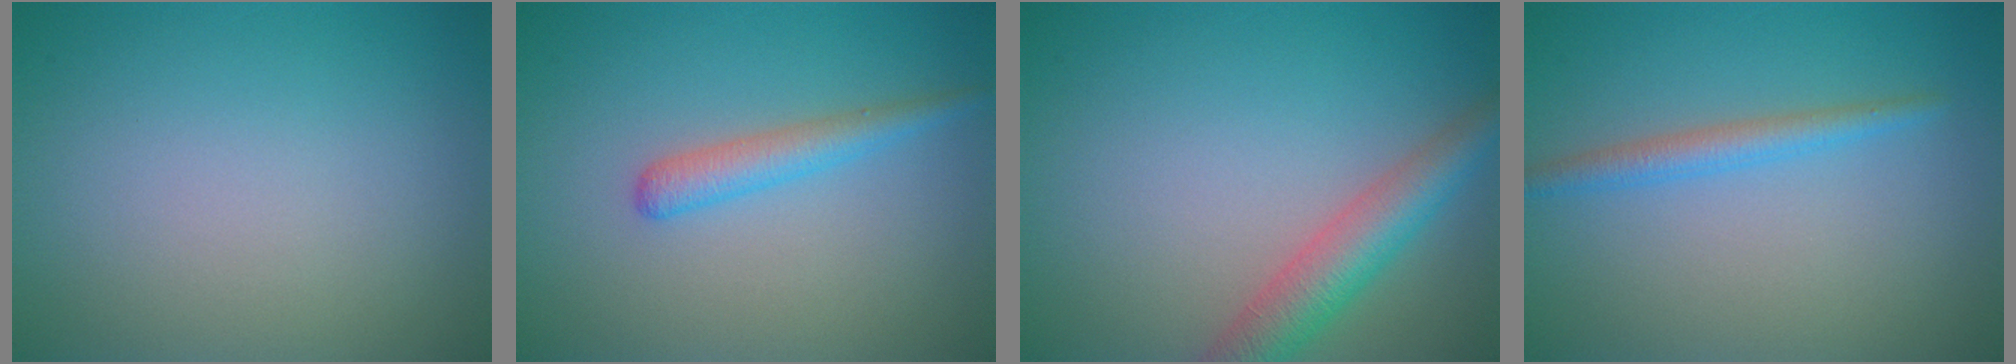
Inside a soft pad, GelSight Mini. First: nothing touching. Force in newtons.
{"total": 2.2, "press": 2.2, "slide": 0.1}
{"total": 4.4, "press": 4.4, "slide": 0.3}
{"total": 2.1, "press": 2.0, "slide": 0.2}